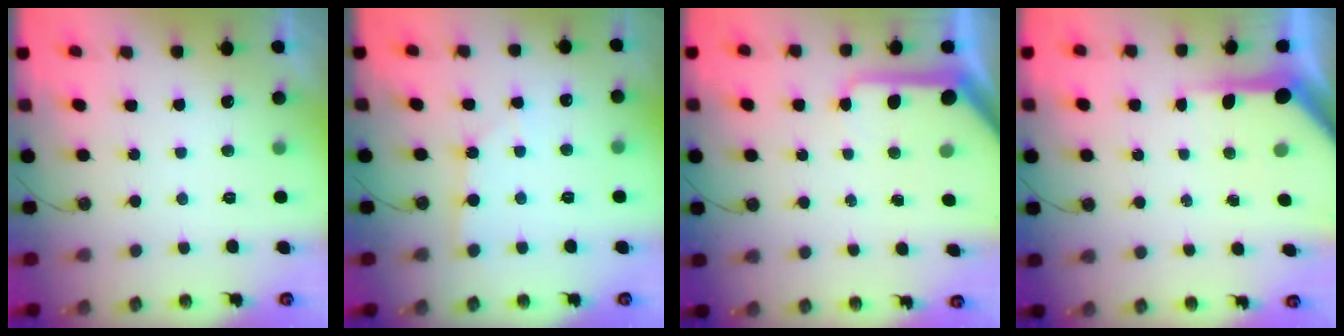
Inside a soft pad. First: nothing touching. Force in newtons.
{"total": 1.2, "press": 1.2, "slide": 0.1}
{"total": 10.4, "press": 10.3, "slide": 1.1}
{"total": 7.6, "press": 7.5, "slide": 0.6}